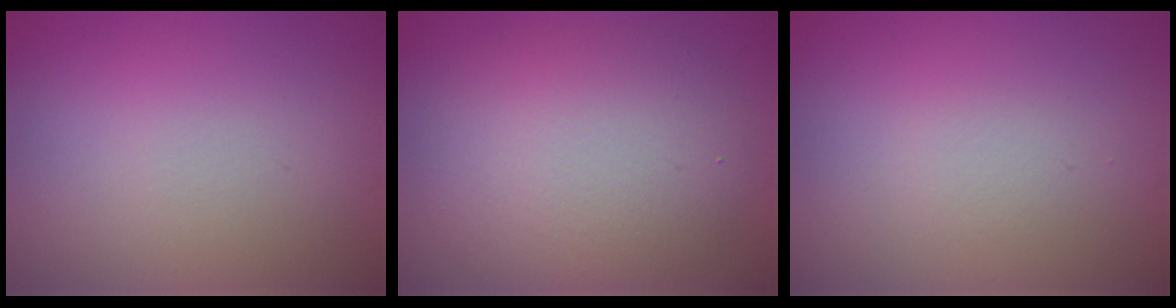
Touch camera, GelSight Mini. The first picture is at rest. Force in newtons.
{"total": 6.4, "press": 6.4, "slide": 0.4}
{"total": 0.7, "press": 0.7, "slide": 0.0}